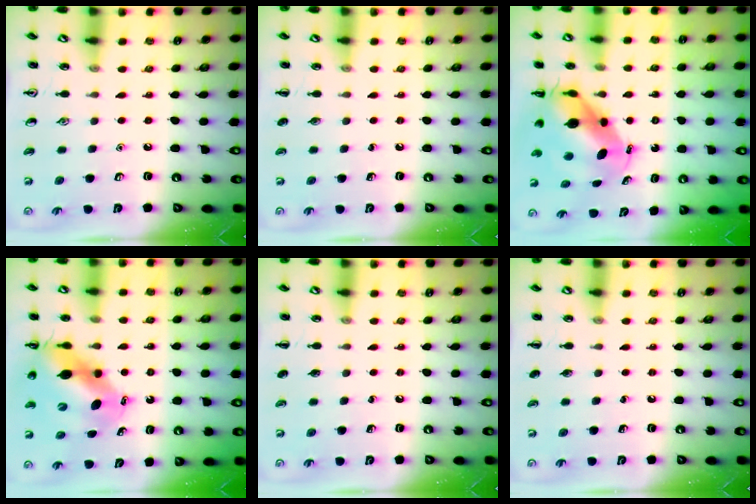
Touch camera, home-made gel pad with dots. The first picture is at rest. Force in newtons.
{"total": 0.0}
{"total": 7.5, "press": 7.2, "slide": 2.2}
{"total": 11.1, "press": 10.6, "slide": 3.0}
{"total": 0.0}
{"total": 0.0}